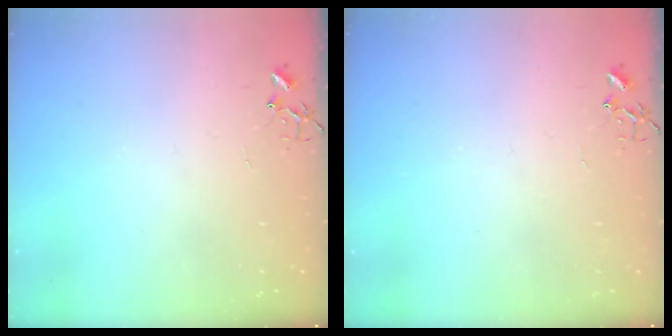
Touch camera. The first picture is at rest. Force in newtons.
{"total": 0.0}